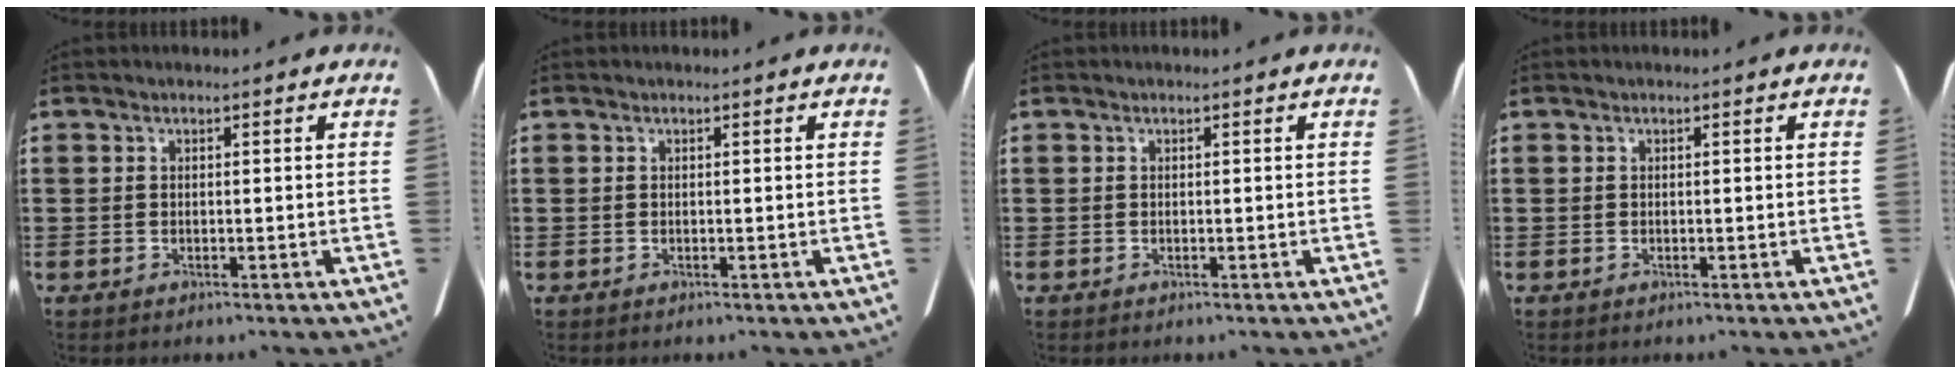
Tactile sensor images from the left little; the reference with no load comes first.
{"total": 0.0}
{"total": 0.0}
{"total": 0.0}